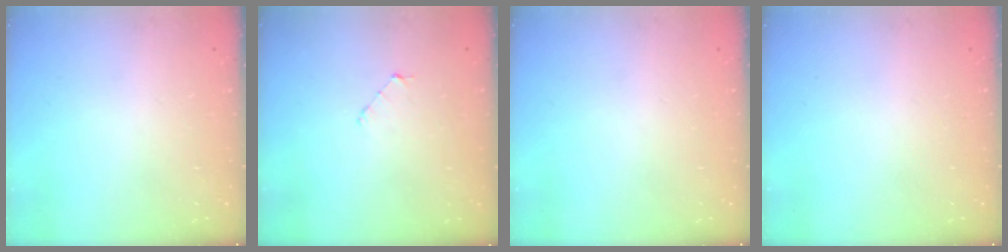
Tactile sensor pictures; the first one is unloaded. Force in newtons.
{"total": 2.9, "press": 2.9, "slide": 0.3}
{"total": 0.0}
{"total": 0.0}